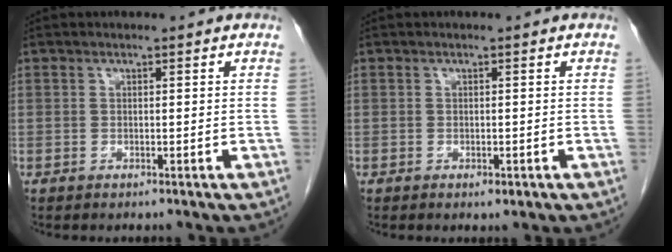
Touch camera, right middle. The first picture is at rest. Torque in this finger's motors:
{"motor_torque": [0.42, -0.23, 0.06, 0.02]}